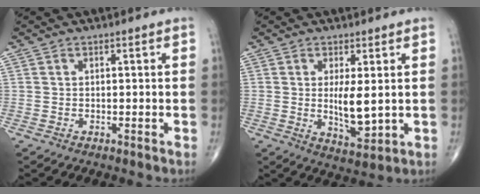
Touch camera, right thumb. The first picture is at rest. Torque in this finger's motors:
{"motor_torque": [1.87, 3.15, 0.65, 0.06, 0.22]}